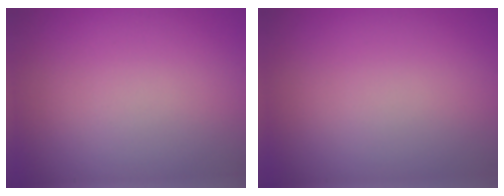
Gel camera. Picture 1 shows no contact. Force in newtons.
{"total": 0.0}